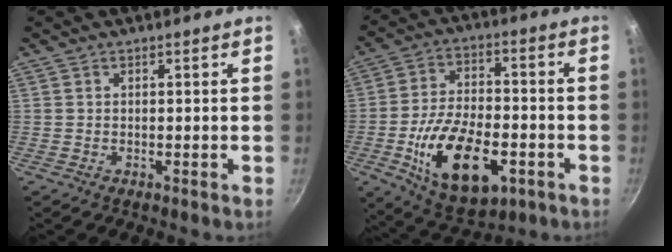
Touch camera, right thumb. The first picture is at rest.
{"total": 18.8, "force": [-6.1, 10.0, 14.8], "torque": [-0.244, 0.019, -0.094]}